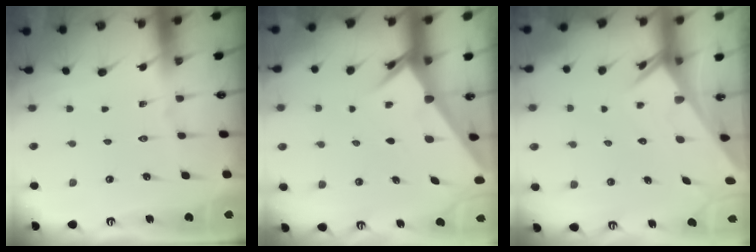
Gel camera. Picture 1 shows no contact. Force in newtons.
{"total": 3.0, "press": 3.0, "slide": 0.2}
{"total": 2.7, "press": 2.7, "slide": 0.1}